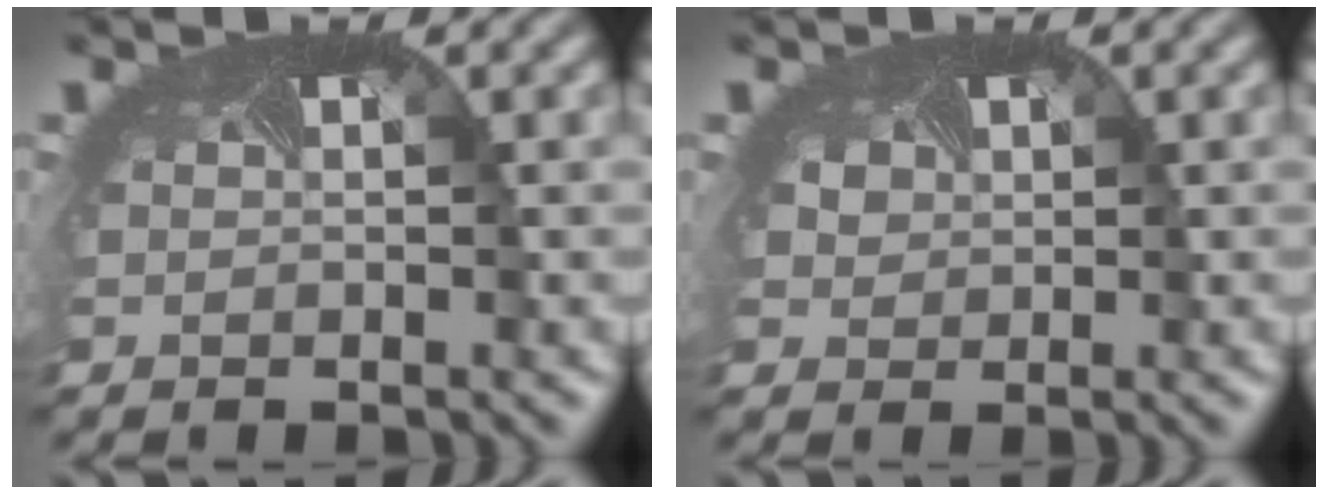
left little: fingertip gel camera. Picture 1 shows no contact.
{"total": 1.8, "force": [0.6, 1.6, 0.6], "torque": [-0.019, 0.006, 0.006]}